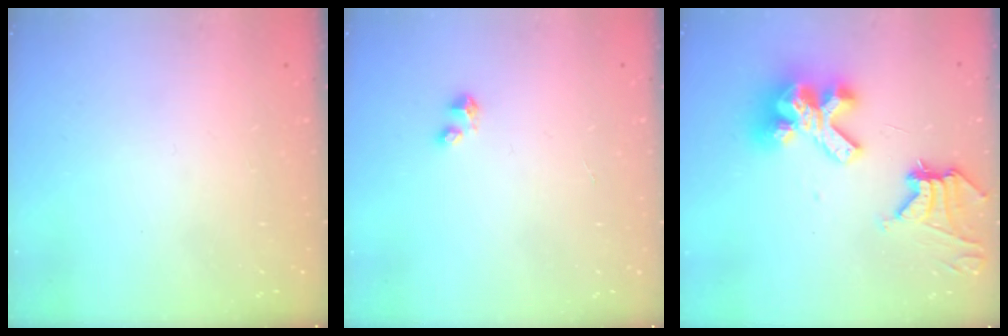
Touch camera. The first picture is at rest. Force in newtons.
{"total": 2.4, "press": 2.4, "slide": 0.1}
{"total": 15.5, "press": 15.4, "slide": 1.5}